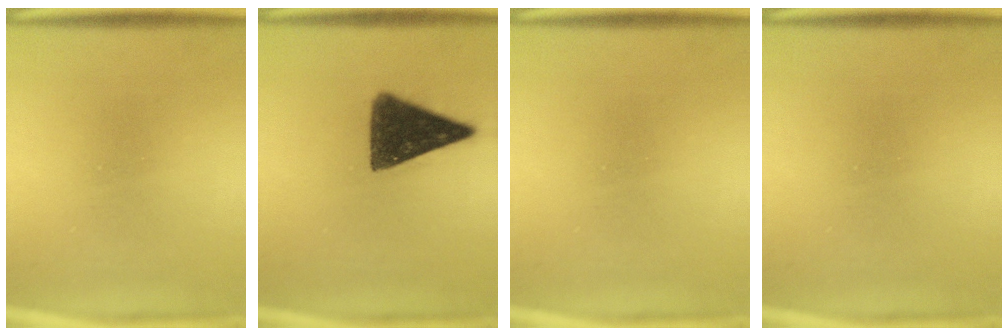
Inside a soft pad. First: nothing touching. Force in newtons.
{"total": 12.8}
{"total": 0.0}
{"total": 0.0}